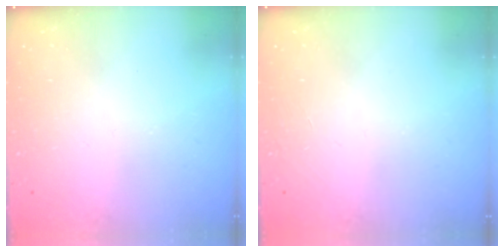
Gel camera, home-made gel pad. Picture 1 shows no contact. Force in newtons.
{"total": 0.0}